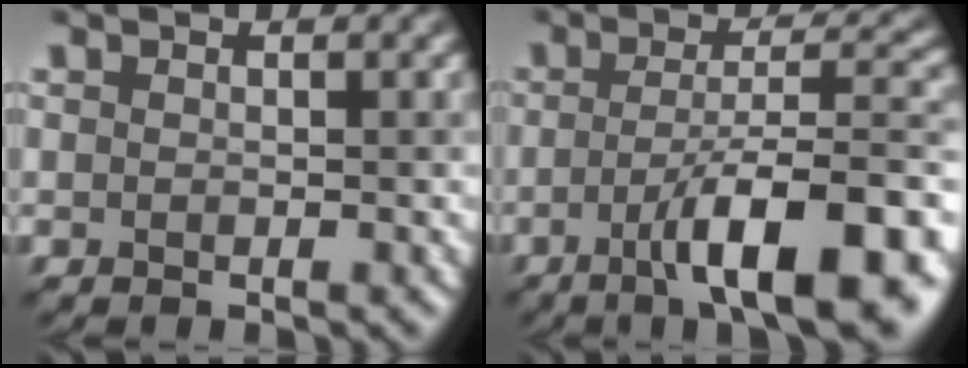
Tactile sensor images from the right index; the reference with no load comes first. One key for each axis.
{"total": 11.7, "fx": -4.7, "fy": 3.1, "fz": 10.2, "tx": -0.148, "ty": 0.001, "tz": -0.067}